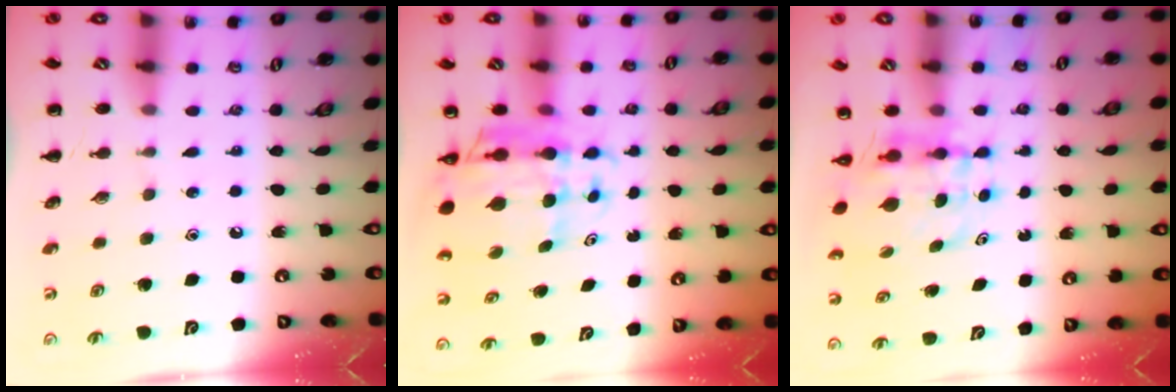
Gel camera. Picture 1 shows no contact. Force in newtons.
{"total": 9.1, "press": 8.5, "slide": 3.3}
{"total": 5.4, "press": 5.3, "slide": 0.9}